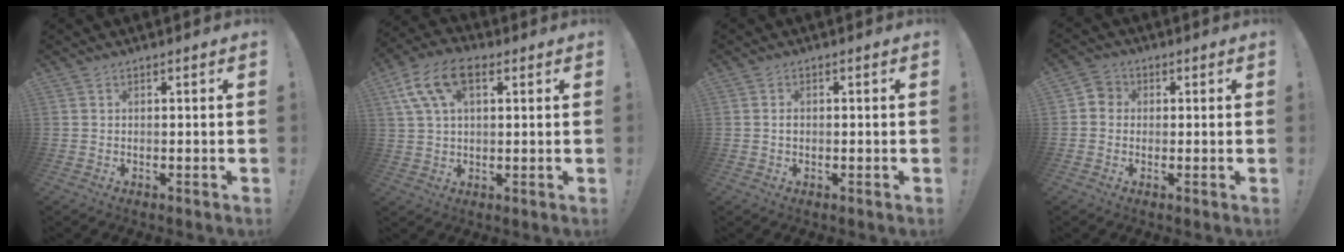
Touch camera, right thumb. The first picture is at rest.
{"total": 12.3, "force": [4.8, 7.1, 8.8], "torque": [-0.167, -0.004, 0.090]}
{"total": 0.9, "force": [-0.1, 0.7, 0.5], "torque": [-0.003, 0.000, -0.004]}
{"total": 4.0, "force": [-0.4, 3.7, 1.4], "torque": [-0.023, 0.013, -0.006]}